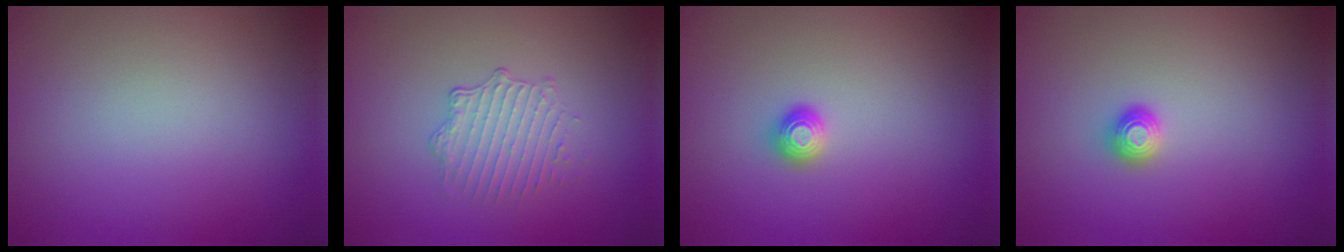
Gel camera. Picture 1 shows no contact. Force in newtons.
{"total": 1.9, "press": 1.4, "slide": 1.4}
{"total": 1.1, "press": 1.1, "slide": 0.1}
{"total": 1.1, "press": 1.1, "slide": 0.1}